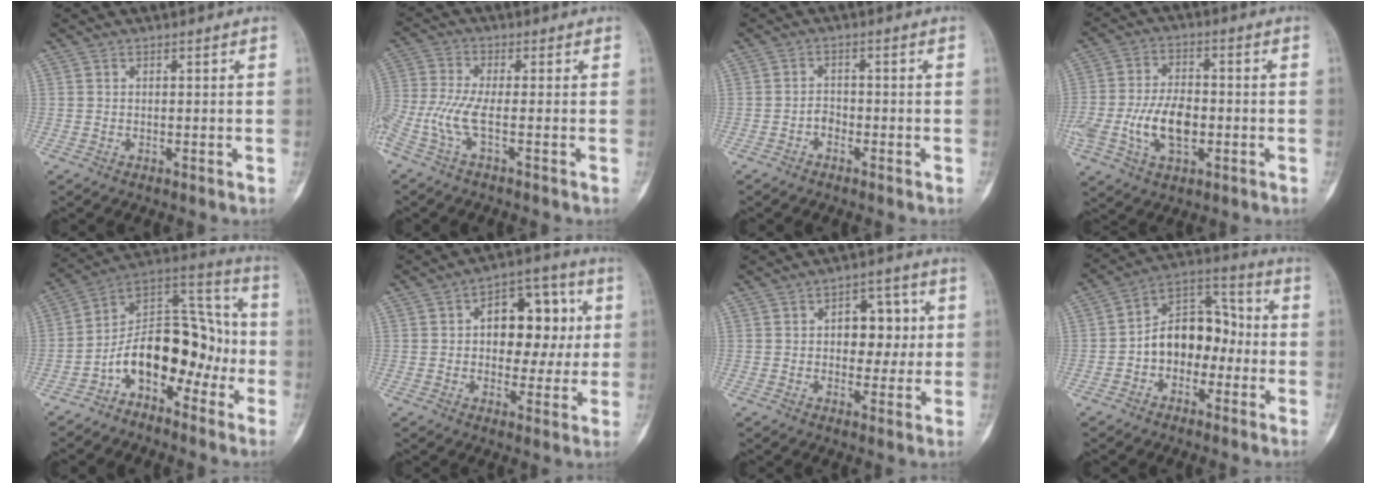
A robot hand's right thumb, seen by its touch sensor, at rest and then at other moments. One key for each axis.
{"total": 7.9, "fx": -3.0, "fy": 1.2, "fz": 7.2, "tx": -0.191, "ty": 0.009, "tz": -0.072}
{"total": 1.6, "fx": -1.0, "fy": 1.1, "fz": 0.4, "tx": 0.002, "ty": 0.012, "tz": -0.026}
{"total": 11.2, "fx": -2.4, "fy": 6.5, "fz": 8.8, "tx": -0.165, "ty": 0.016, "tz": -0.042}
{"total": 16.9, "fx": -5.6, "fy": 10.2, "fz": 12.2, "tx": -0.158, "ty": 0.098, "tz": -0.101}
{"total": 14.5, "fx": 2.1, "fy": 9.1, "fz": 11.0, "tx": -0.097, "ty": 0.022, "tz": 0.025}
{"total": 8.9, "fx": 1.1, "fy": 5.9, "fz": 6.5, "tx": -0.042, "ty": 0.010, "tz": 0.015}
{"total": 13.1, "fx": -2.2, "fy": 9.2, "fz": 9.2, "tx": -0.111, "ty": 0.053, "tz": -0.048}